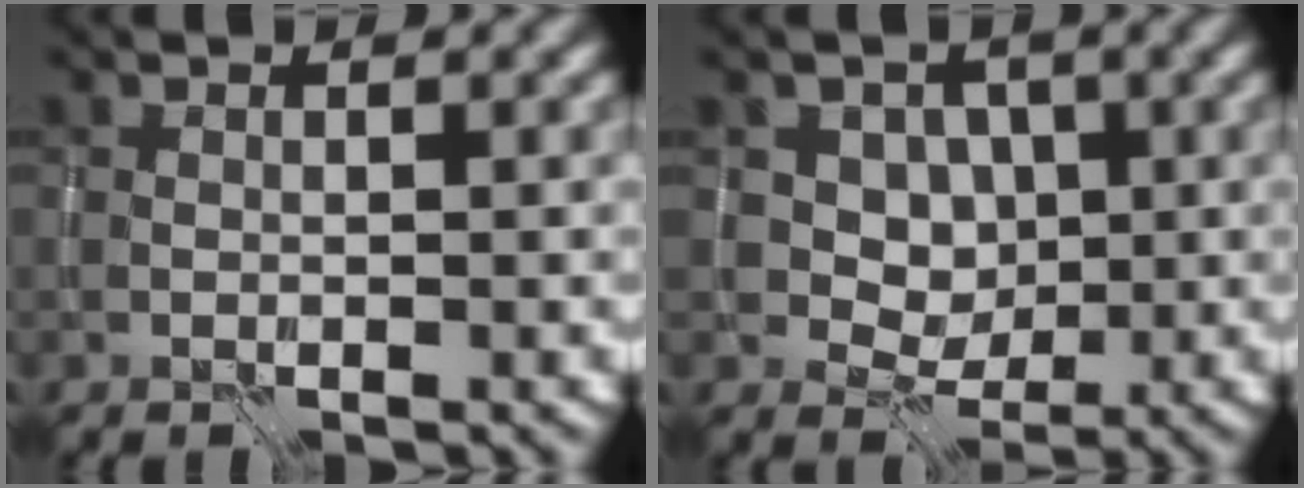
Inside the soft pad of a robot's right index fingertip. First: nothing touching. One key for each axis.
{"total": 3.1, "fx": 0.6, "fy": 2.7, "fz": 1.4, "tx": -0.024, "ty": -0.015, "tz": 0.014}